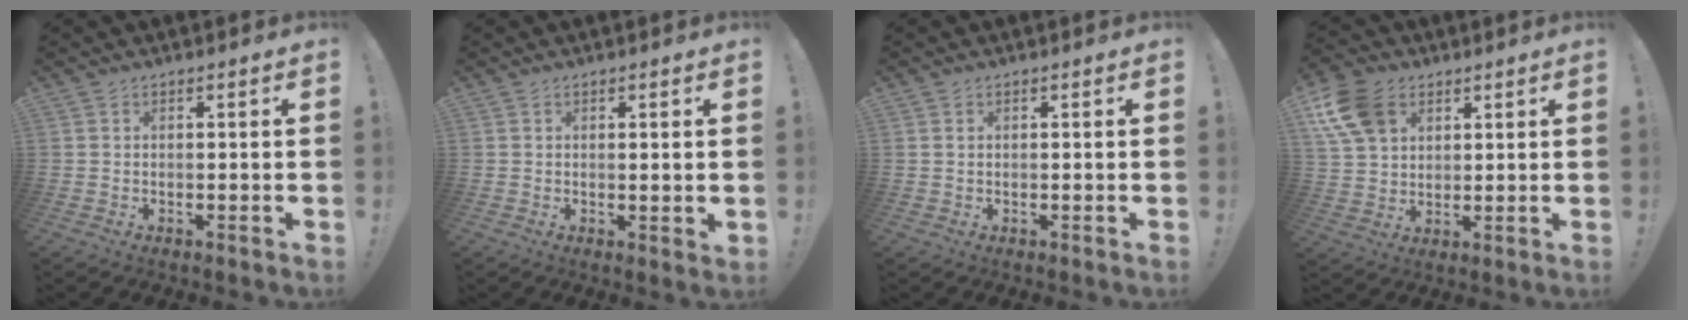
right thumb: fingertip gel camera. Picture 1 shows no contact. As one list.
[{"total": 1.4, "force": [0.6, 0.0, 1.3], "torque": [-0.011, -0.006, 0.007]}, {"total": 0.6, "force": [0.4, 0.4, 0.3], "torque": [-0.007, 0.002, 0.008]}, {"total": 13.7, "force": [6.2, 9.9, 7.2], "torque": [-0.133, -0.021, 0.125]}]